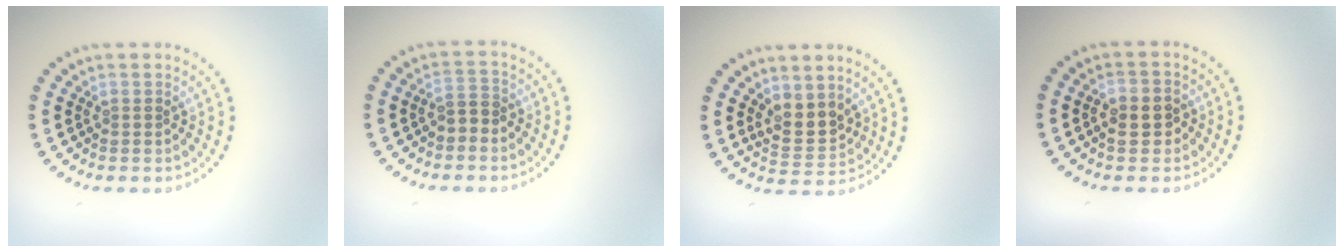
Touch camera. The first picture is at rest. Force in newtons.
{"total": 1.9, "press": 1.8, "slide": 0.8}
{"total": 2.9, "press": 2.7, "slide": 1.2}
{"total": 2.6, "press": 2.5, "slide": 0.5}